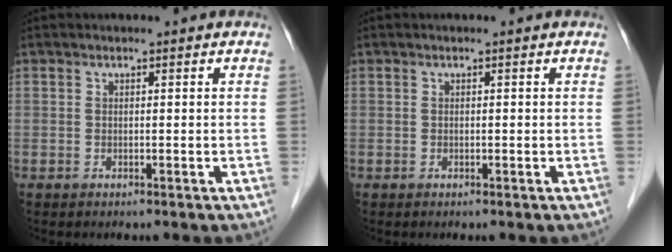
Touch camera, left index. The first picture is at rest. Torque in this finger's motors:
{"motor_torque": [-0.23, 0.13, -0.05, 0.00]}